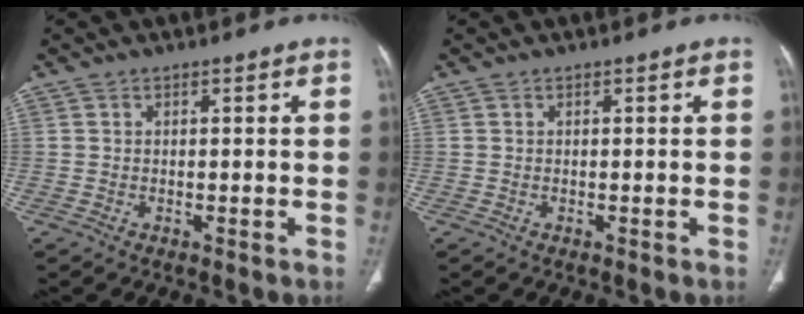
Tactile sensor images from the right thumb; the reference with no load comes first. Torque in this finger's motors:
{"motor_torque": [0.00, 0.00, 0.00, 0.00, 0.00]}